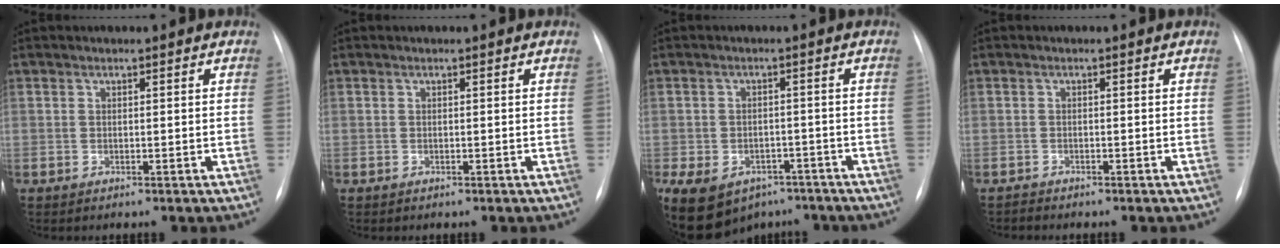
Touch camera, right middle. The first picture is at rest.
{"total": 0.0}
{"total": 20.8, "force": [-11.9, 14.8, 8.7], "torque": [-0.269, -0.009, -0.156]}
{"total": 0.7, "force": [-0.6, 0.0, -0.2], "torque": [0.000, -0.004, -0.012]}